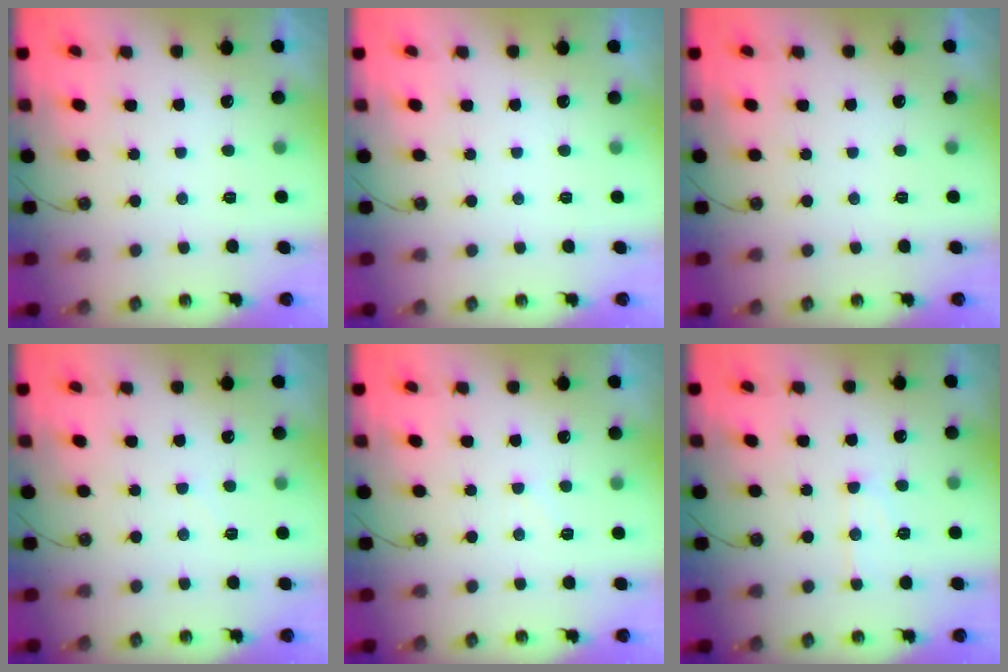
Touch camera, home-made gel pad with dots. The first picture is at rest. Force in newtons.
{"total": 0.0}
{"total": 0.0}
{"total": 2.8, "press": 2.8, "slide": 0.4}
{"total": 5.2, "press": 5.2, "slide": 0.5}
{"total": 9.6, "press": 9.5, "slide": 0.9}